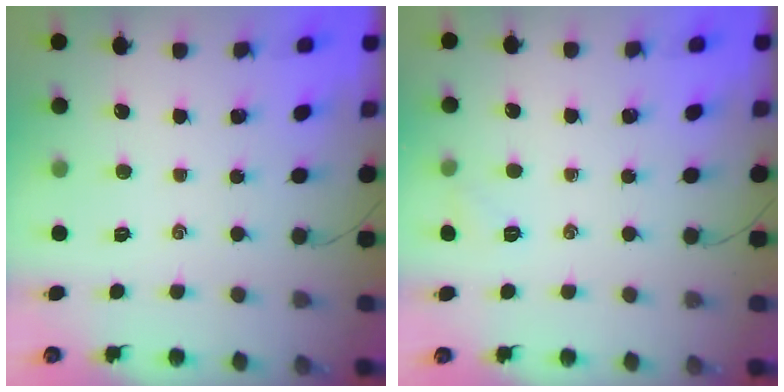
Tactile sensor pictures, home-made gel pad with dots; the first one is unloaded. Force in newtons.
{"total": 4.3, "press": 4.1, "slide": 1.2}